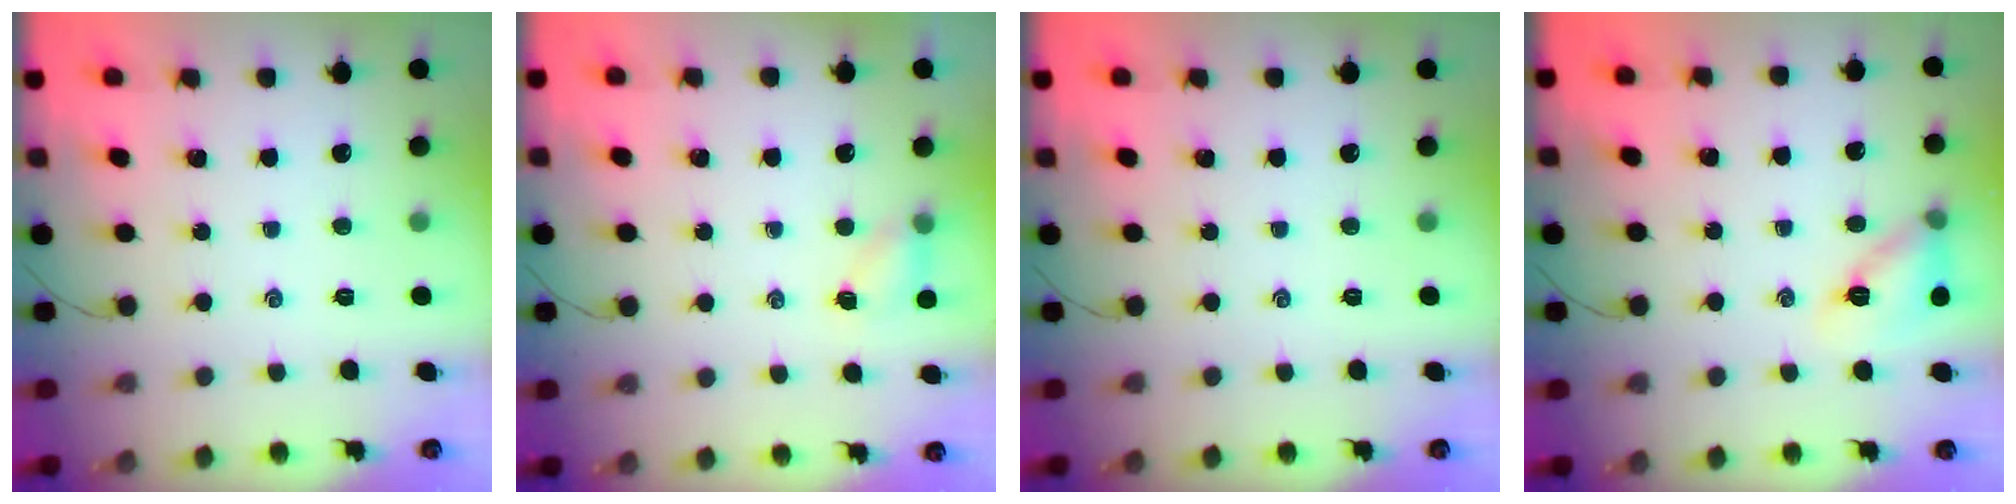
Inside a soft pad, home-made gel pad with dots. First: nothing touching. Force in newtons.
{"total": 4.6, "press": 4.4, "slide": 1.3}
{"total": 0.0}
{"total": 11.1, "press": 10.8, "slide": 2.7}